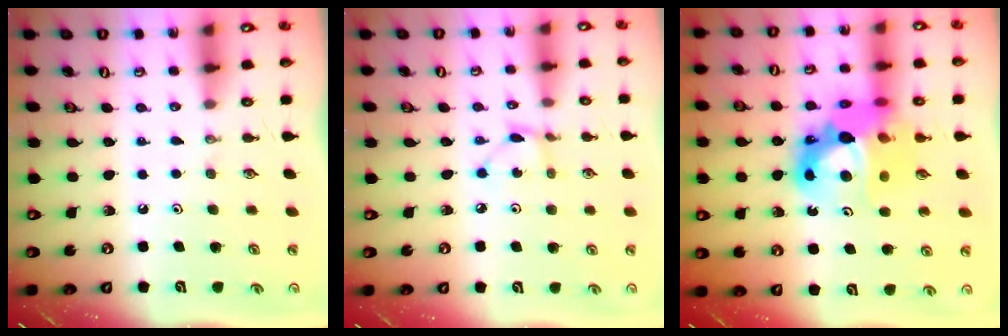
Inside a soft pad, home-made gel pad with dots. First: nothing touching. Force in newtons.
{"total": 2.4, "press": 2.4, "slide": 0.3}
{"total": 17.8, "press": 17.5, "slide": 3.1}